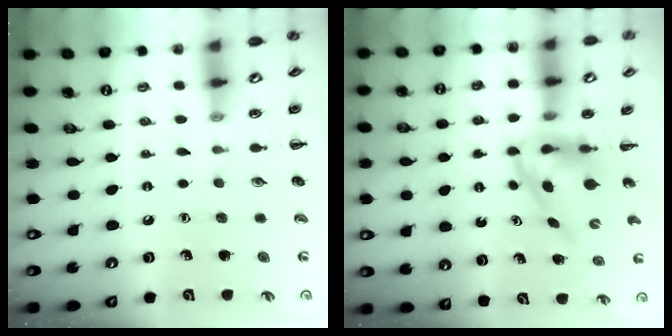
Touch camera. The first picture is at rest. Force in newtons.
{"total": 3.9, "press": 3.8, "slide": 0.6}